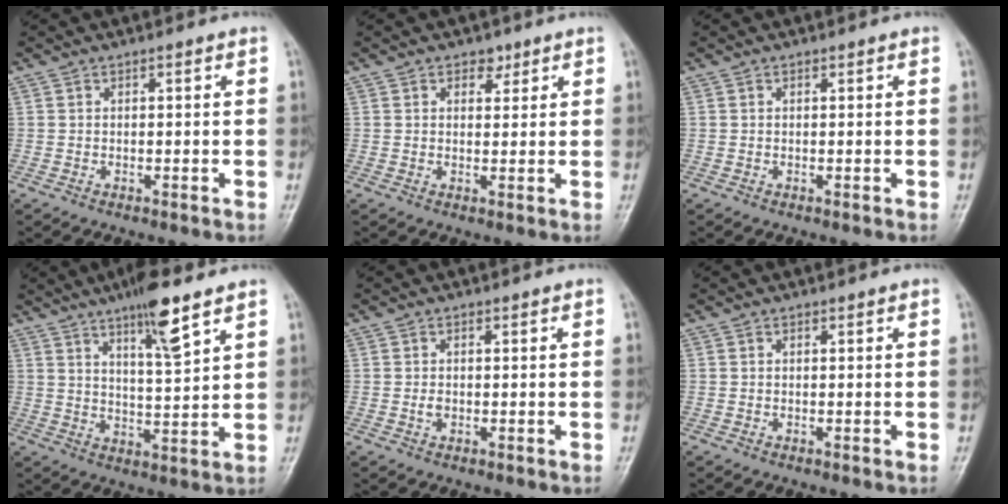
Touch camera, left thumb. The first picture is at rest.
{"total": 2.6, "force": [1.6, 1.8, 1.0], "torque": [0.004, -0.008, 0.021]}
{"total": 0.0}
{"total": 9.6, "force": [6.1, 1.5, 7.2], "torque": [-0.115, -0.036, 0.103]}
{"total": 1.3, "force": [-0.1, 1.0, 0.9], "torque": [-0.013, 0.000, -0.002]}
{"total": 0.0}